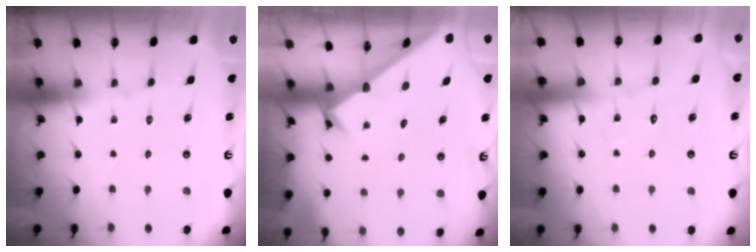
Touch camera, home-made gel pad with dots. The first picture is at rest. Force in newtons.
{"total": 1.9, "press": 1.9, "slide": 0.1}
{"total": 4.2, "press": 4.2, "slide": 0.4}